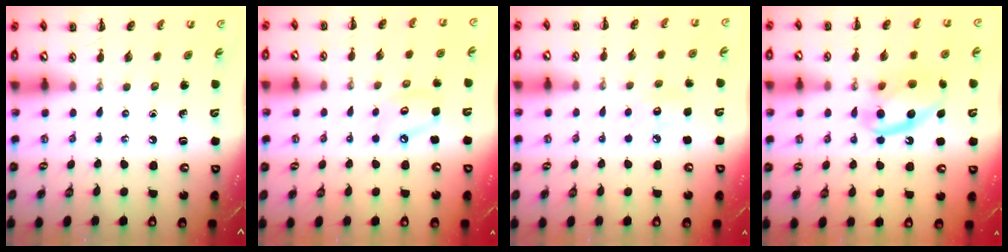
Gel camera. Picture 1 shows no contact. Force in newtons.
{"total": 5.8, "press": 5.8, "slide": 0.7}
{"total": 6.4, "press": 6.1, "slide": 1.8}
{"total": 14.5, "press": 14.3, "slide": 2.2}